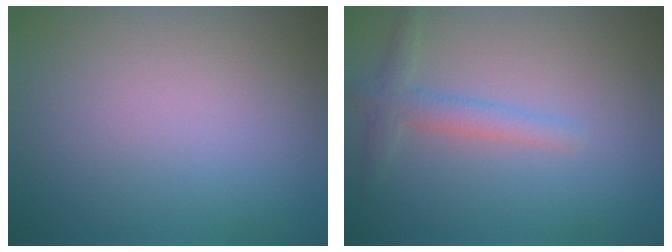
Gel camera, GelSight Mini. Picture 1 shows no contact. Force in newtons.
{"total": 2.3, "press": 2.3, "slide": 0.1}